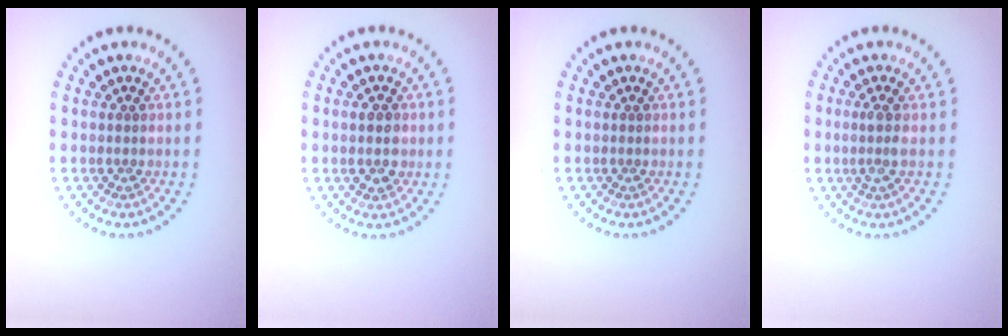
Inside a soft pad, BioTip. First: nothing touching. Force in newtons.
{"total": 2.6, "press": 2.6, "slide": 0.2}
{"total": 0.0}
{"total": 1.4, "press": 1.1, "slide": 0.9}